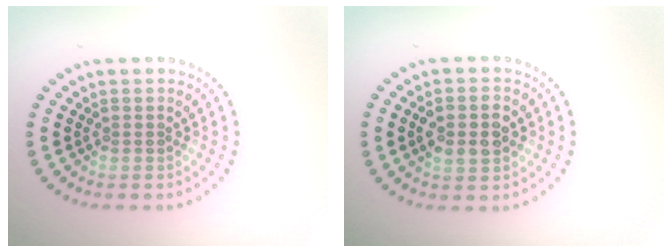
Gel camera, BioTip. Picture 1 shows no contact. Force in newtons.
{"total": 3.6, "press": 3.6, "slide": 0.1}